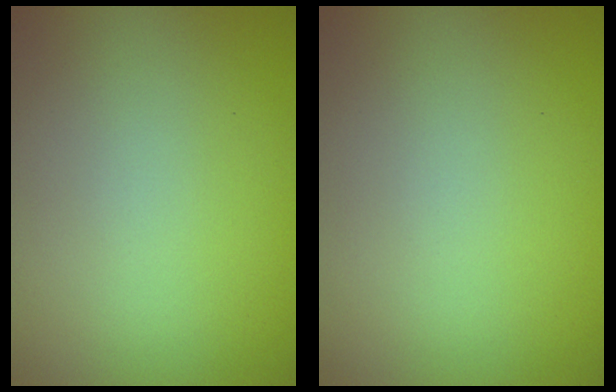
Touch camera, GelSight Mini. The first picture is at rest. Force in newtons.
{"total": 0.0}